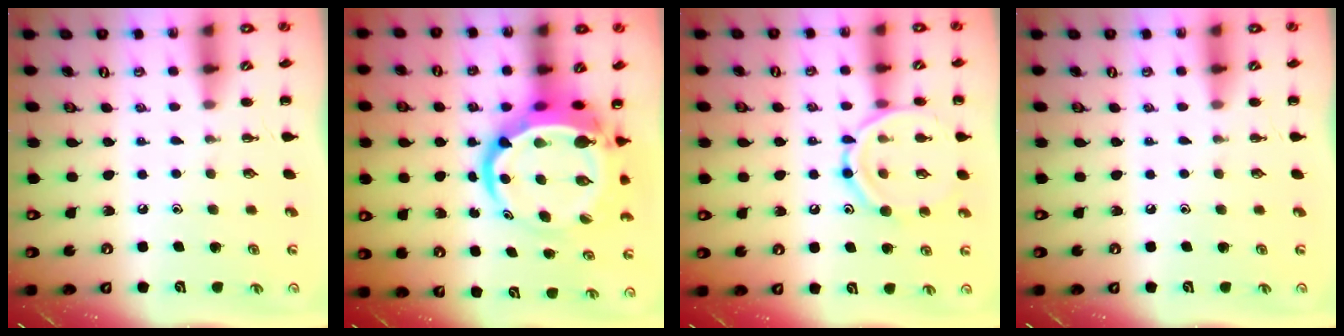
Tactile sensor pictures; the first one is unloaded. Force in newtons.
{"total": 13.3, "press": 12.9, "slide": 3.2}
{"total": 12.7, "press": 12.7, "slide": 1.0}
{"total": 0.0}